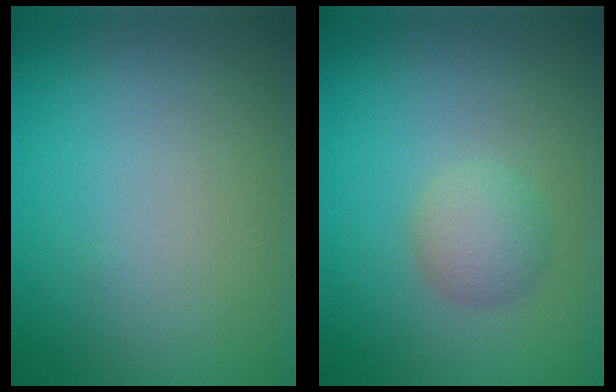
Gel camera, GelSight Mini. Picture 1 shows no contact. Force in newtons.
{"total": 2.5, "press": 2.4, "slide": 0.2}